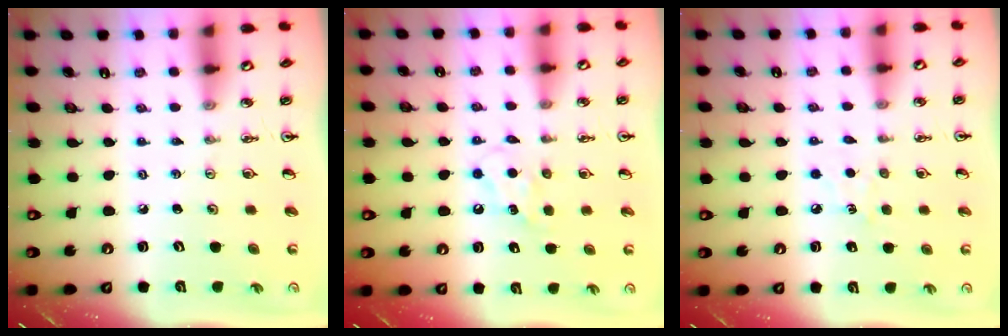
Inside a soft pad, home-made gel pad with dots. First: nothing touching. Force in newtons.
{"total": 5.0, "press": 4.9, "slide": 0.9}
{"total": 5.6, "press": 5.5, "slide": 0.7}